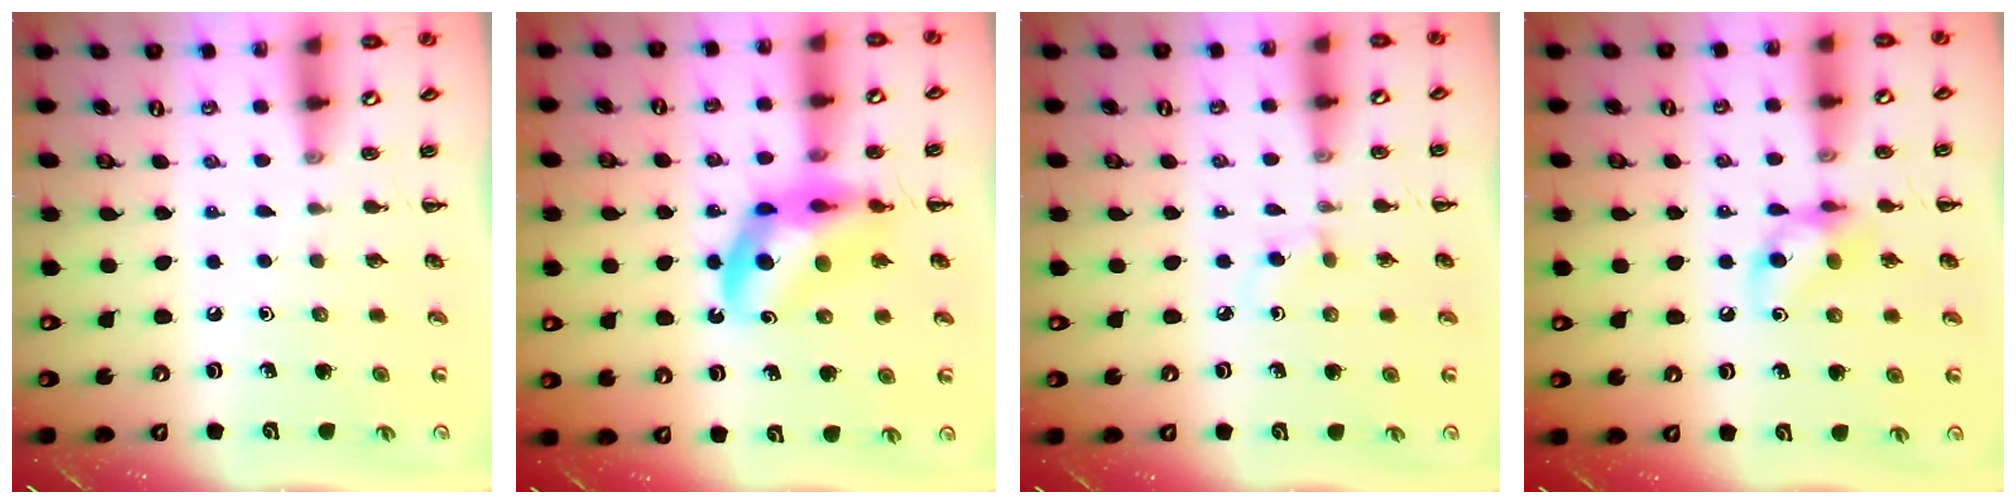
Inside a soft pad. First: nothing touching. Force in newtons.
{"total": 12.6, "press": 12.1, "slide": 3.5}
{"total": 1.8, "press": 1.6, "slide": 0.8}
{"total": 9.0, "press": 9.0, "slide": 0.6}